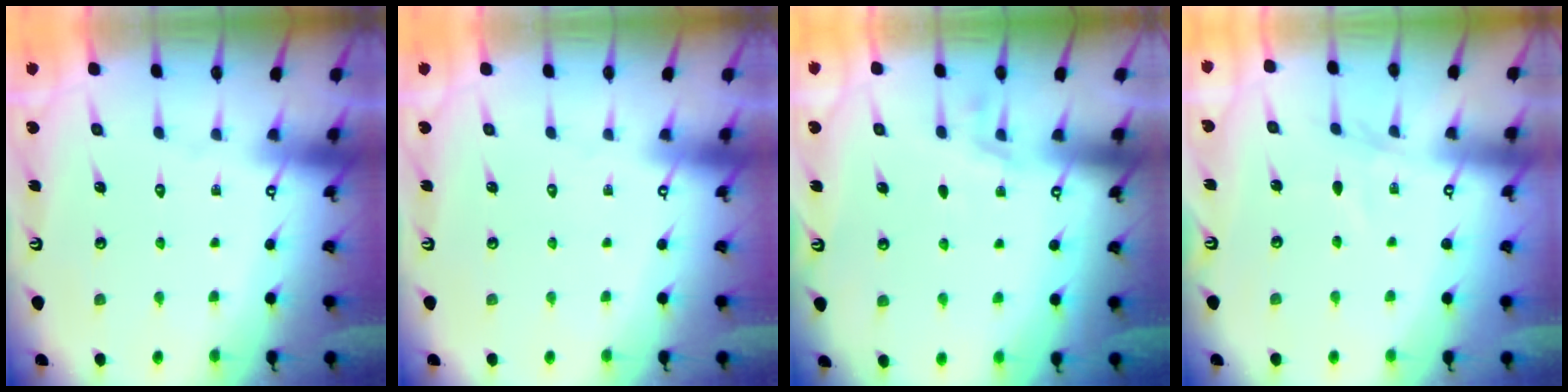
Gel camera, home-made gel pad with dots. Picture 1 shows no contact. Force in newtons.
{"total": 0.0}
{"total": 4.6, "press": 3.9, "slide": 2.5}
{"total": 2.9, "press": 2.9, "slide": 0.4}